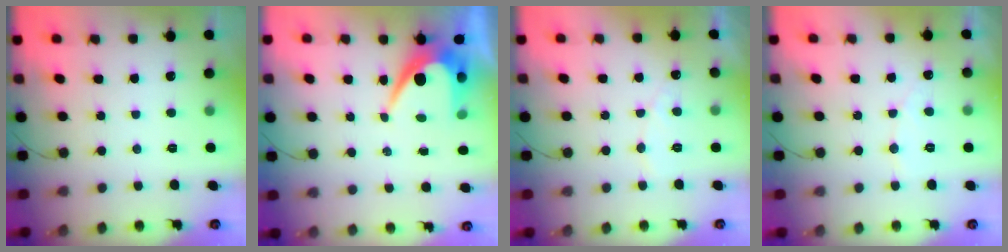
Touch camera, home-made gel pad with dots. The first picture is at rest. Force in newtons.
{"total": 8.0, "press": 8.0, "slide": 0.4}
{"total": 5.9, "press": 5.9, "slide": 0.4}
{"total": 3.9, "press": 3.9, "slide": 0.3}